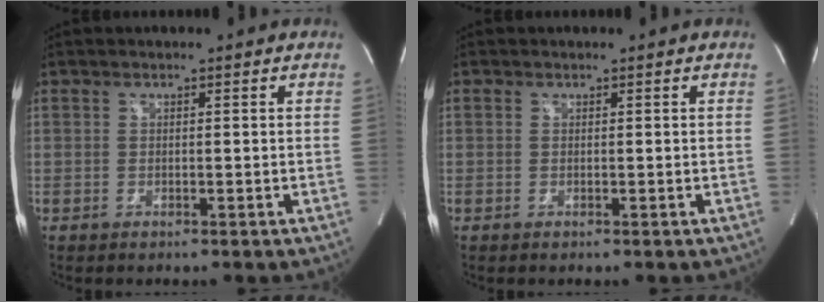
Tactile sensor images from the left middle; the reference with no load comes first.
{"total": 0.0}